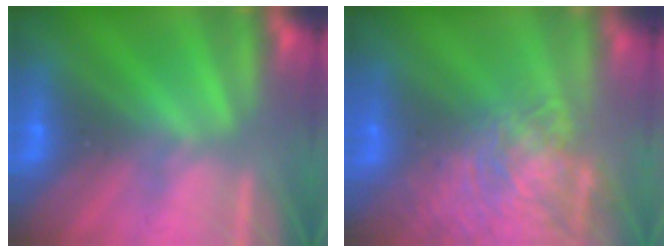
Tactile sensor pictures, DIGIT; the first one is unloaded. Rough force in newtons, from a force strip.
{"total": 11.5}